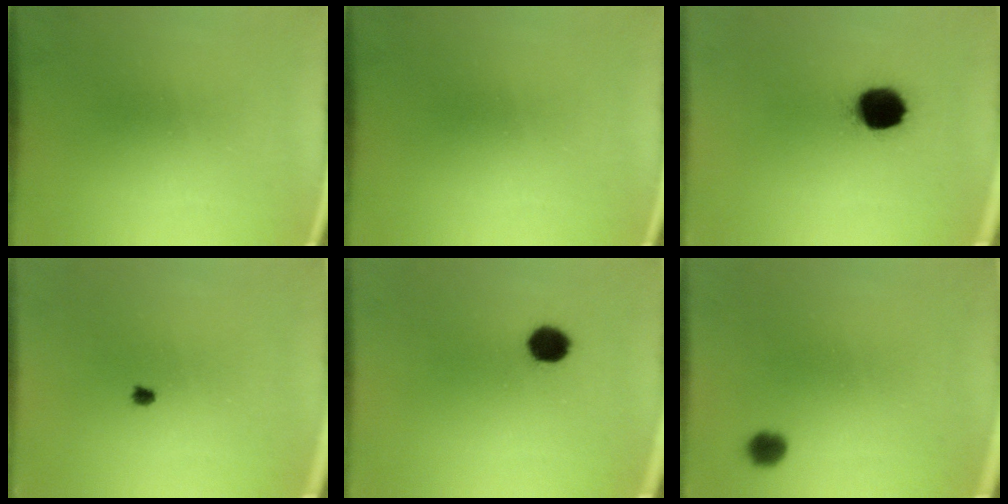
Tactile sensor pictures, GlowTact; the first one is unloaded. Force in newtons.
{"total": 0.0}
{"total": 11.9}
{"total": 0.6}
{"total": 5.4}
{"total": 2.6}